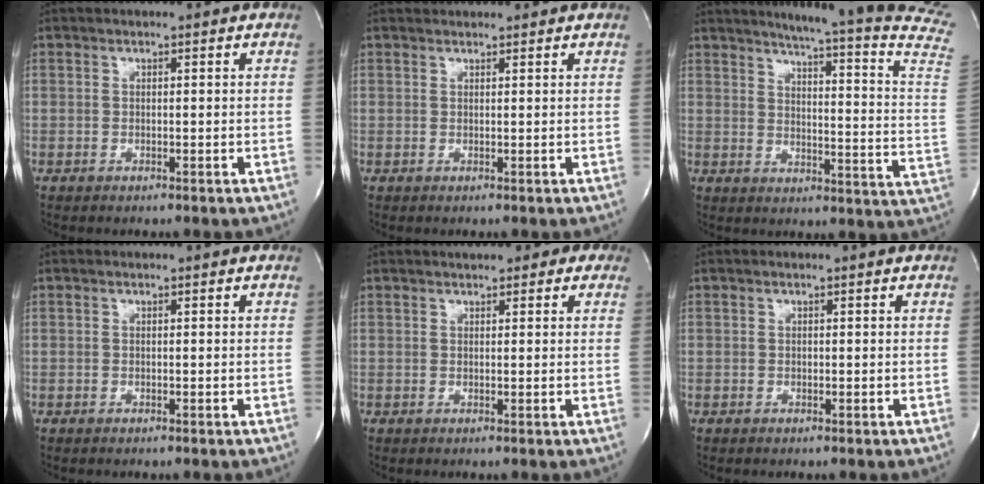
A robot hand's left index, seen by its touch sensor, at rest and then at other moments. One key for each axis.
{"total": 2.6, "fx": 2.6, "fy": 0.3, "fz": 0.2, "tx": -0.009, "ty": 0.023, "tz": 0.036}
{"total": 23.7, "fx": 20.1, "fy": -1.7, "fz": 12.3, "tx": -0.169, "ty": -0.111, "tz": 0.233}
{"total": 0.0}
{"total": 7.2, "fx": 5.2, "fy": 3.0, "fz": 4.0, "tx": -0.045, "ty": 0.014, "tz": 0.058}
{"total": 0.0}